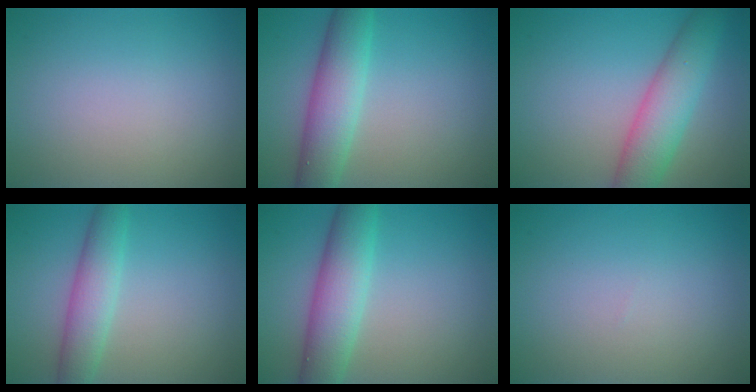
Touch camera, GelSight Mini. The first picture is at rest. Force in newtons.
{"total": 5.3, "press": 5.3, "slide": 0.2}
{"total": 5.6, "press": 5.6, "slide": 0.1}
{"total": 3.9, "press": 3.9, "slide": 0.1}
{"total": 5.6, "press": 5.6, "slide": 0.1}
{"total": 0.0}